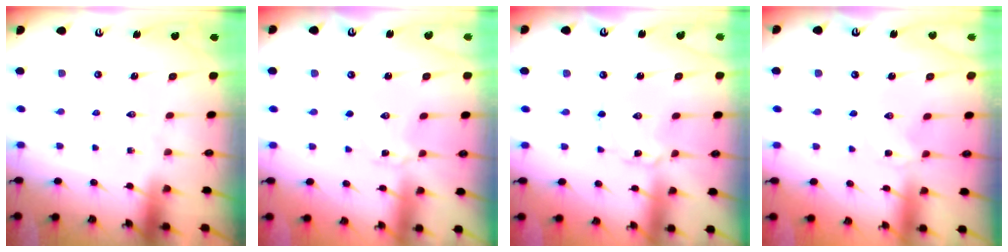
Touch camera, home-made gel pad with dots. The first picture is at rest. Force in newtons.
{"total": 1.0, "press": 1.0, "slide": 0.1}
{"total": 1.8, "press": 1.8, "slide": 0.1}
{"total": 0.8, "press": 0.8, "slide": 0.1}